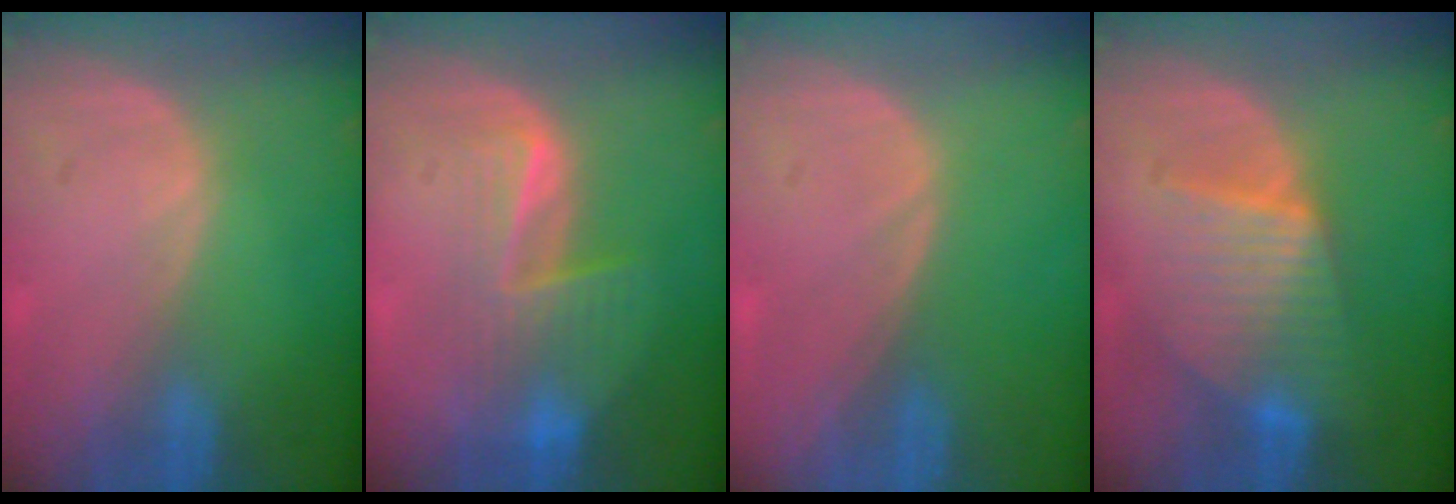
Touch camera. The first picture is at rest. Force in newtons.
{"total": 7.2, "press": 6.6, "slide": 2.9}
{"total": 0.0}
{"total": 7.4, "press": 7.4, "slide": 0.2}